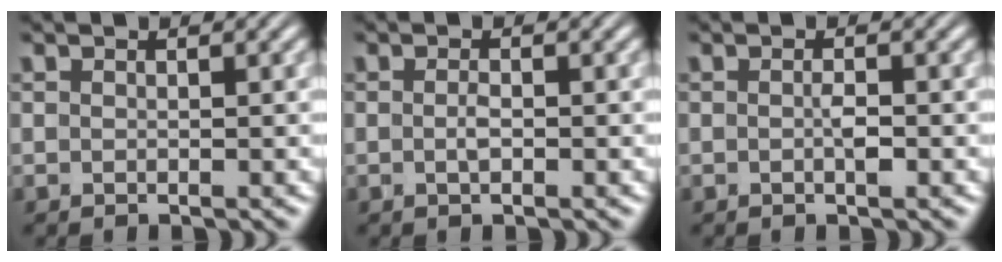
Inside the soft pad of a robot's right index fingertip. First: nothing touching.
{"total": 0.9, "force": [-0.3, -0.2, 0.8], "torque": [-0.013, -0.002, -0.007]}
{"total": 1.0, "force": [-0.2, 0.1, 1.0], "torque": [-0.015, -0.002, -0.007]}